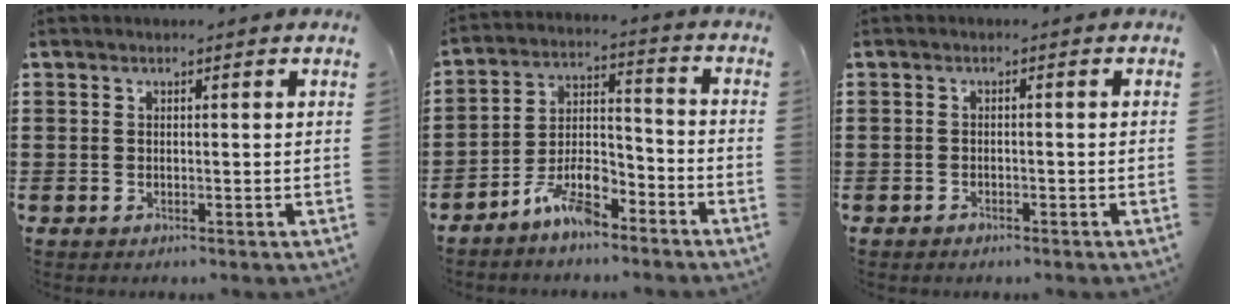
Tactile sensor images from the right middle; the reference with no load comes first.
{"total": 7.9, "force": [-6.4, 2.5, 4.0], "torque": [-0.080, 0.012, -0.123]}
{"total": 1.0, "force": [-0.9, 0.4, 0.1], "torque": [-0.004, 0.002, -0.020]}